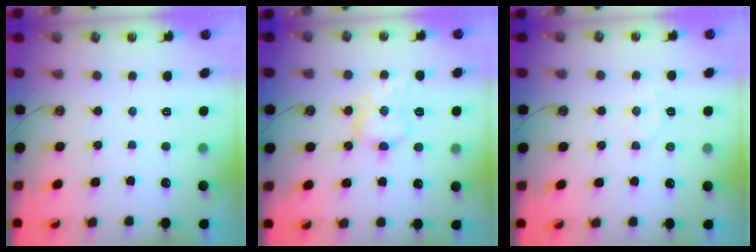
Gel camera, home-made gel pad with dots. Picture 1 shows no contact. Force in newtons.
{"total": 8.8, "press": 8.8, "slide": 0.6}
{"total": 3.8, "press": 3.7, "slide": 0.9}